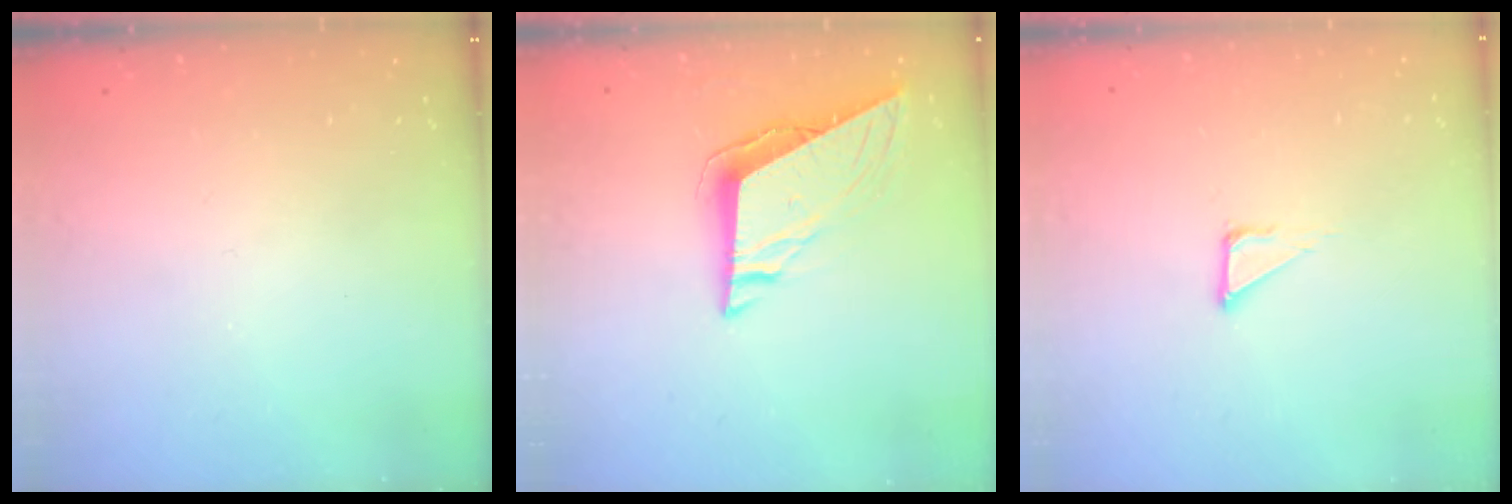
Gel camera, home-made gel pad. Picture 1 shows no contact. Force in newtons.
{"total": 8.3, "press": 8.2, "slide": 1.5}
{"total": 3.4, "press": 3.4, "slide": 0.2}